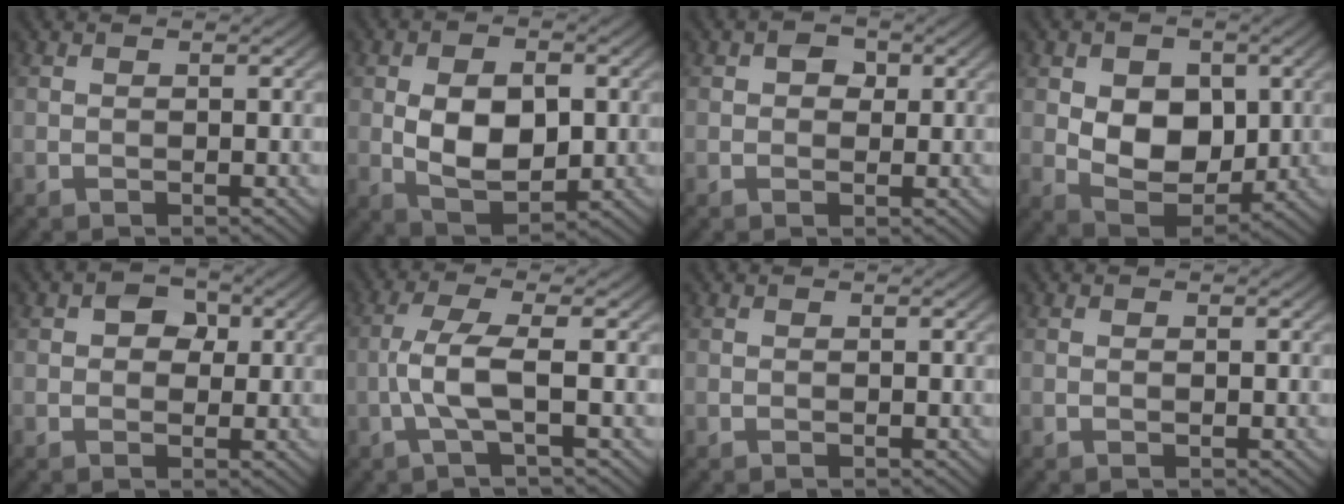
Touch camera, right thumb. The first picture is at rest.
{"total": 8.6, "force": [-0.2, 5.1, 7.0], "torque": [-0.128, -0.004, -0.004]}
{"total": 2.1, "force": [0.5, 1.6, 1.2], "torque": [-0.021, 0.001, 0.003]}
{"total": 8.9, "force": [0.7, 6.2, 6.3], "torque": [-0.120, -0.011, 0.009]}
{"total": 3.1, "force": [0.7, 2.4, 1.9], "torque": [-0.030, 0.003, 0.003]}
{"total": 4.7, "force": [-1.0, 0.8, 4.6], "torque": [-0.097, 0.013, -0.030]}
{"total": 0.0}
{"total": 0.0}